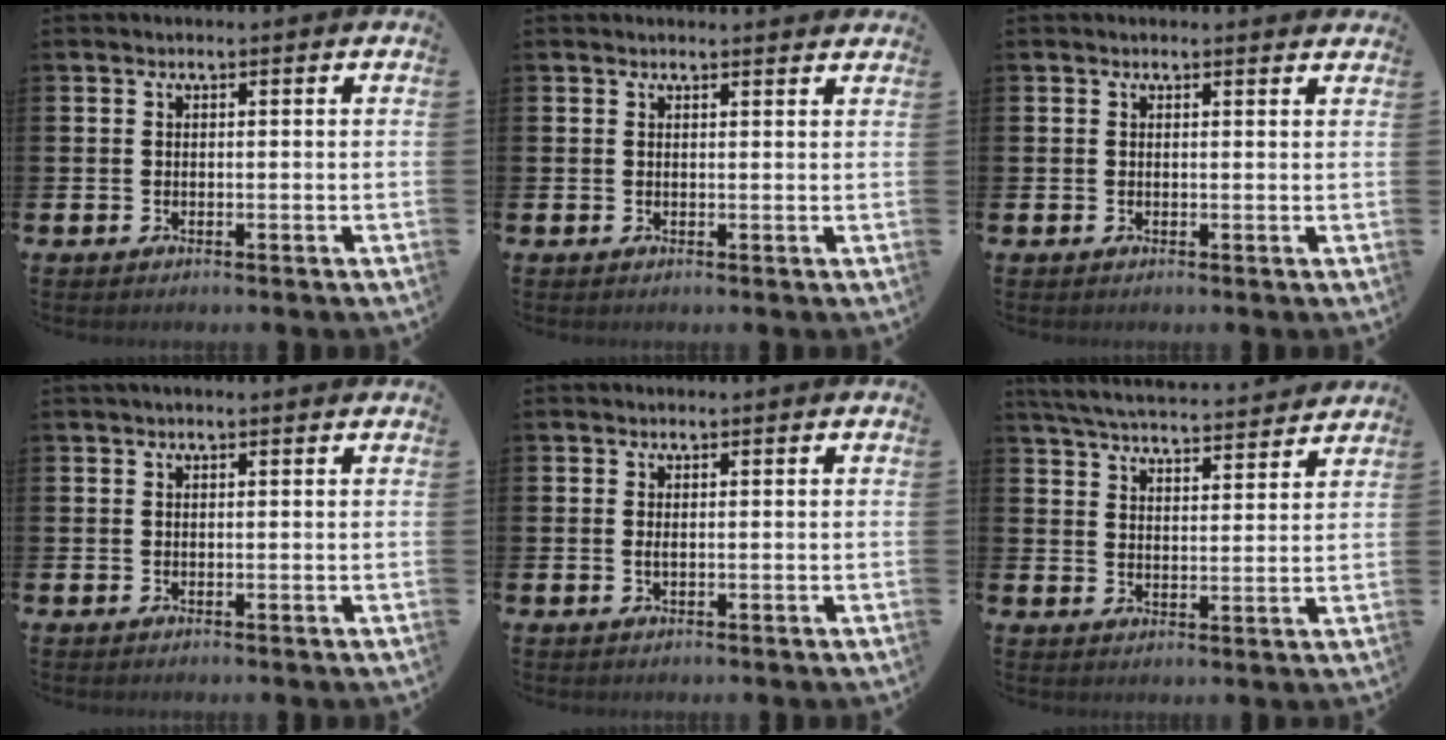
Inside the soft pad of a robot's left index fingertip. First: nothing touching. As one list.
[{"total": 0.9, "force": [0.9, 0.0, 0.1], "torque": [0.007, -0.003, 0.014]}, {"total": 0.5, "force": [0.5, 0.0, 0.1], "torque": [0.007, -0.003, 0.008]}, {"total": 0.6, "force": [0.5, 0.0, 0.3], "torque": [-0.006, 0.001, 0.008]}, {"total": 0.9, "force": [0.1, 0.2, 0.9], "torque": [-0.011, -0.002, 0.001]}, {"total": 5.7, "force": [5.6, 0.4, 0.9], "torque": [-0.035, -0.040, 0.098]}]